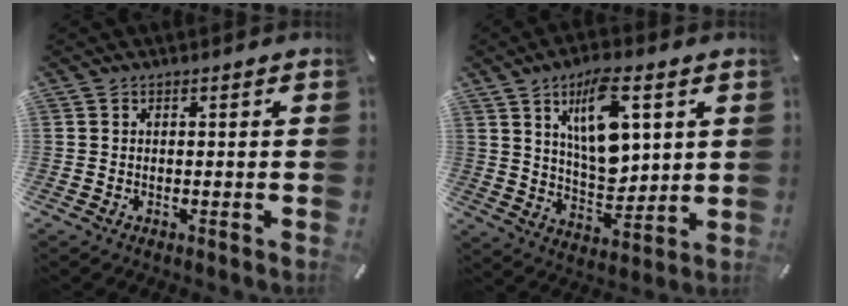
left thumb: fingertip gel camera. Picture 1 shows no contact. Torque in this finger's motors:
{"motor_torque": [1.58, 1.52, 1.46, -1.32, 0.15]}